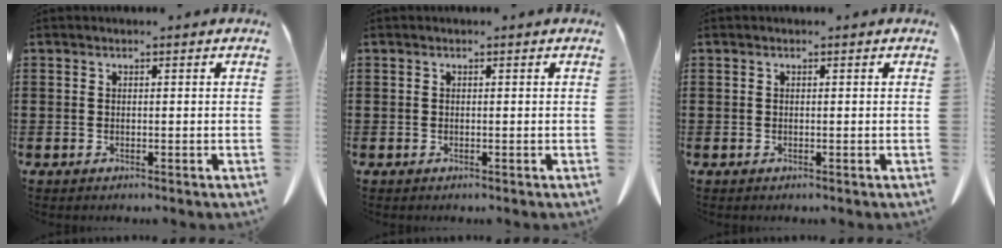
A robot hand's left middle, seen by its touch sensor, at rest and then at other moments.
{"total": 0.0}
{"total": 0.0}